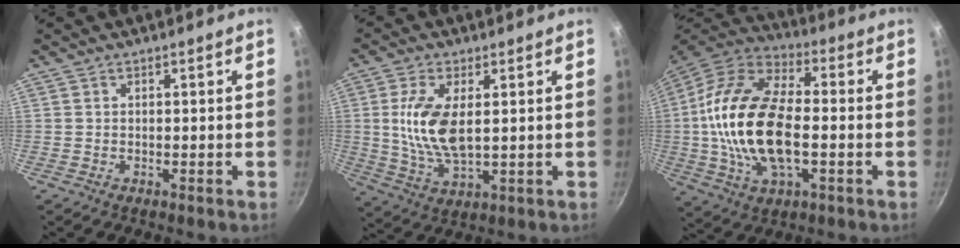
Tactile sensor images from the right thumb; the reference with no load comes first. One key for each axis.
{"total": 10.9, "fx": 1.5, "fy": 5.1, "fz": 9.5, "tx": -0.188, "ty": -0.008, "tz": 0.034}
{"total": 22.2, "fx": -1.5, "fy": 11.7, "fz": 18.8, "tx": -0.360, "ty": 0.028, "tz": -0.037}